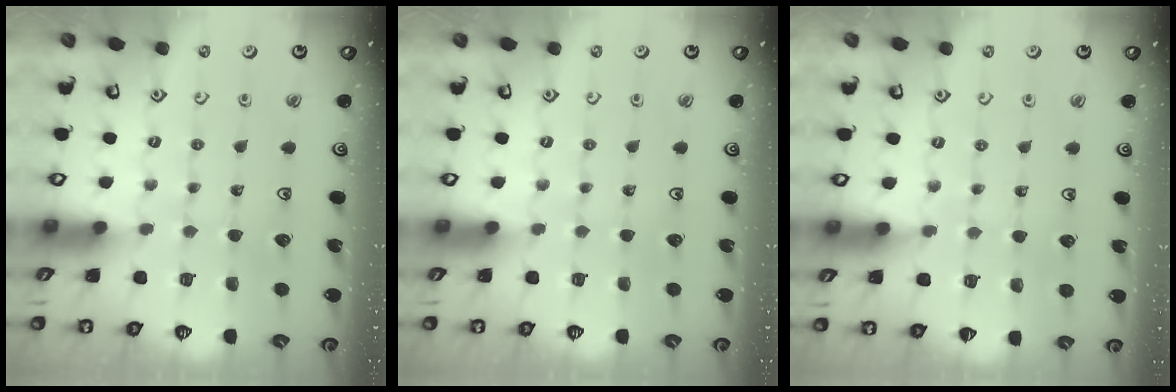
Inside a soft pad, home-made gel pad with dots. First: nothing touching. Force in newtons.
{"total": 0.0}
{"total": 3.6, "press": 3.5, "slide": 0.6}